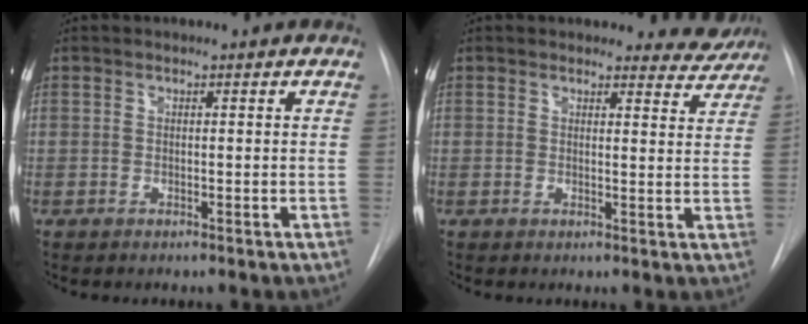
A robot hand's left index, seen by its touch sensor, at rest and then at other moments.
{"total": 4.5, "force": [4.3, 1.2, -0.7], "torque": [0.023, -0.027, 0.028]}